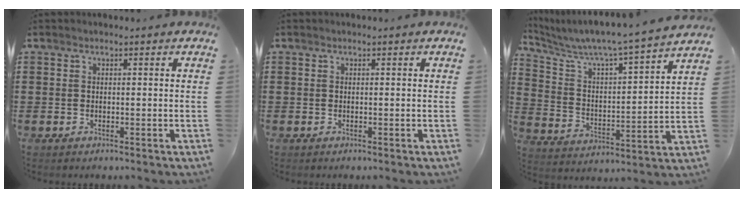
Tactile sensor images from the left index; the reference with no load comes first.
{"total": 0.0}
{"total": 6.0, "force": [5.5, -0.1, 2.3], "torque": [-0.073, -0.048, 0.085]}